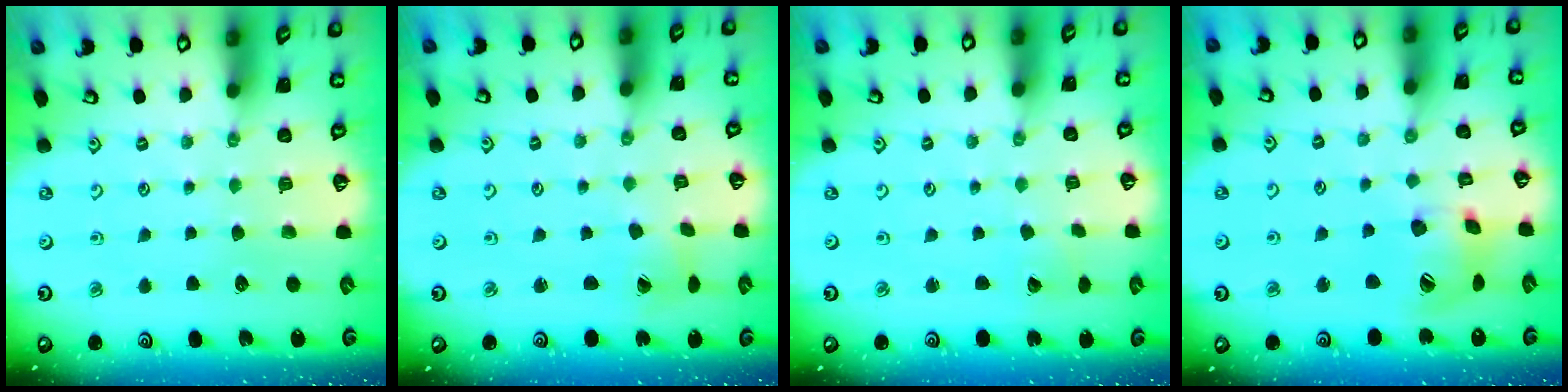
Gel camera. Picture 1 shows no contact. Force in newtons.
{"total": 2.0, "press": 2.0, "slide": 0.2}
{"total": 1.4, "press": 1.4, "slide": 0.2}
{"total": 15.8, "press": 15.6, "slide": 2.2}